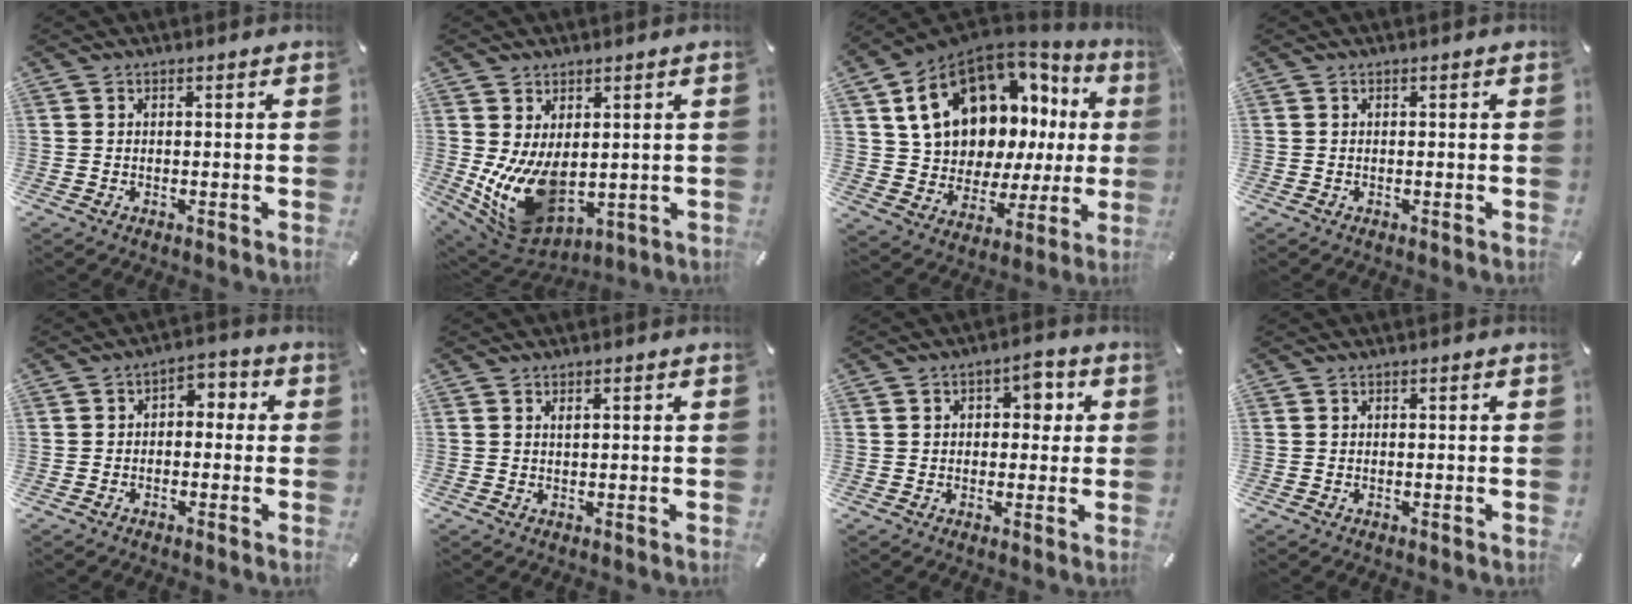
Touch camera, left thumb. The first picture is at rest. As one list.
[{"total": 13.1, "force": [-0.3, 9.1, 9.4], "torque": [-0.182, -0.020, 0.004]}, {"total": 18.0, "force": [8.2, 12.4, 10.1], "torque": [-0.164, -0.059, 0.159]}, {"total": 0.0}, {"total": 3.6, "force": [-1.9, 2.3, 1.9], "torque": [-0.027, 0.013, -0.040]}, {"total": 1.1, "force": [0.4, 0.3, 1.0], "torque": [-0.011, -0.002, 0.005]}, {"total": 5.3, "force": [1.1, 3.8, 3.5], "torque": [-0.034, -0.003, 0.007]}, {"total": 0.0}]